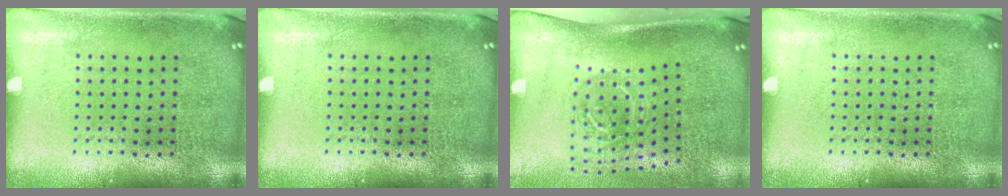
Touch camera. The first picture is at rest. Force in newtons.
{"total": 0.0}
{"total": 2.0, "press": 1.3, "slide": 1.5}
{"total": 0.0}